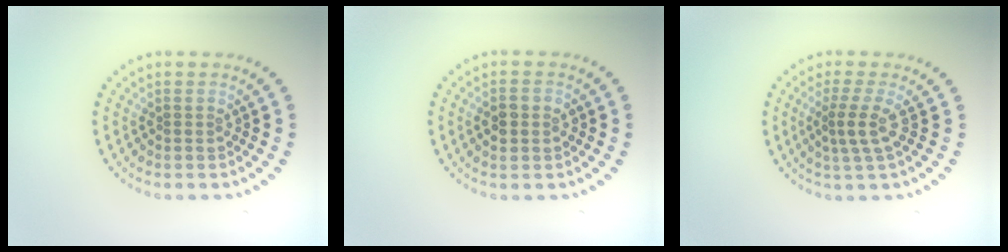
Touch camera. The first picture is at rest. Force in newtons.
{"total": 2.5, "press": 2.5, "slide": 0.1}
{"total": 2.6, "press": 1.8, "slide": 1.8}